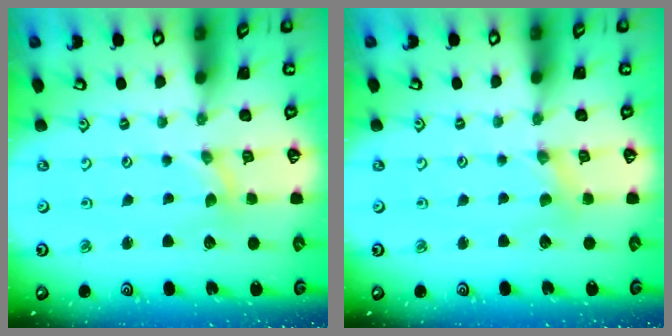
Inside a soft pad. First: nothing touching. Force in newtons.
{"total": 1.0, "press": 1.0, "slide": 0.2}